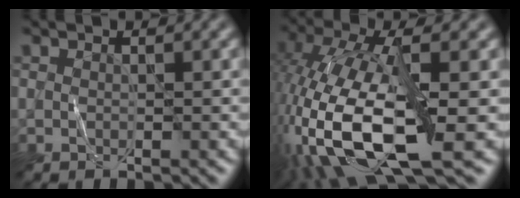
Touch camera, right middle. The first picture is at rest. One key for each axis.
{"total": 13.4, "fx": -4.1, "fy": 5.1, "fz": 11.7, "tx": -0.261, "ty": -0.007, "tz": -0.081}